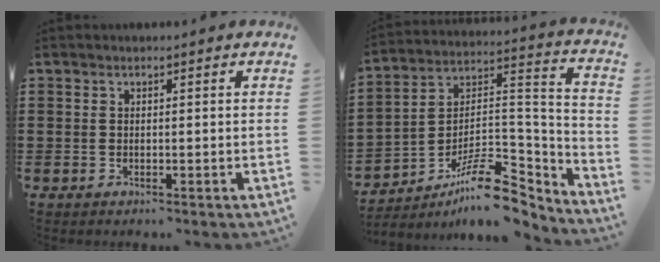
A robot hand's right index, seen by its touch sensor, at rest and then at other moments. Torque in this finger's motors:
{"motor_torque": [-0.53, -0.28, -1.05, -0.21]}